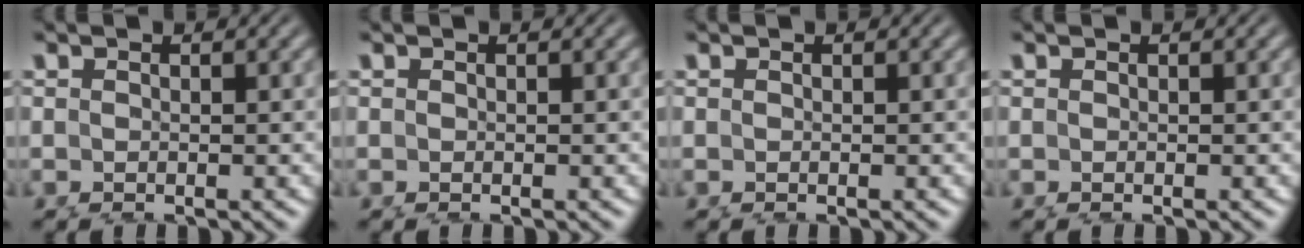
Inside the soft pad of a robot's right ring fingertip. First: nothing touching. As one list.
[{"total": 0.0}, {"total": 0.0}, {"total": 0.0}]